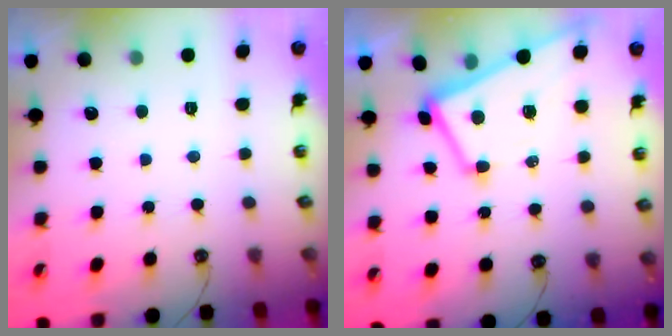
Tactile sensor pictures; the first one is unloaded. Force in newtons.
{"total": 1.1, "press": 0.7, "slide": 0.9}